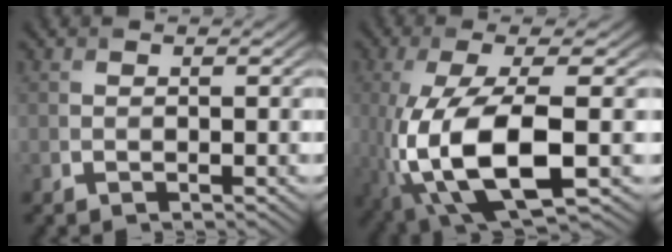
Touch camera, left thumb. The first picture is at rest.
{"total": 13.2, "force": [-3.5, 4.8, 11.9], "torque": [-0.258, -0.018, -0.061]}